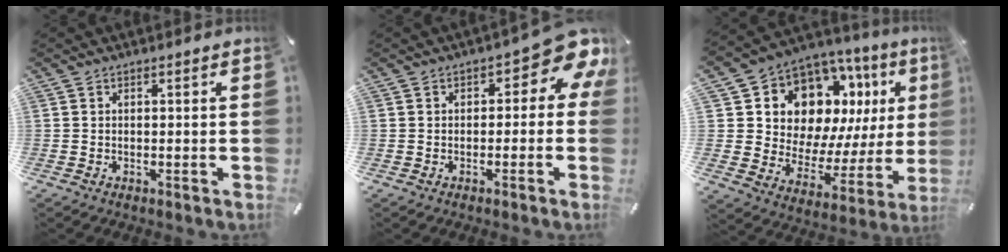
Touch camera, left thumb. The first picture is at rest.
{"total": 9.2, "force": [3.7, 4.5, 7.1], "torque": [-0.083, -0.030, 0.061]}
{"total": 13.2, "force": [7.6, 9.4, 5.1], "torque": [-0.084, -0.081, 0.142]}